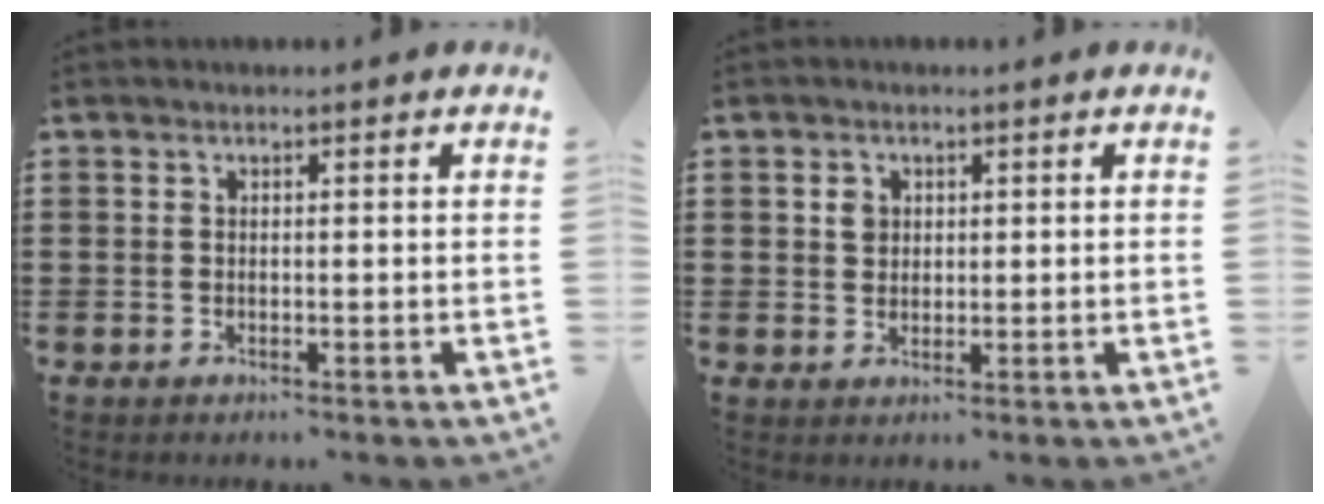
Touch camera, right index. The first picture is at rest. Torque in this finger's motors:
{"motor_torque": [0.06, 0.06, 0.07, 0.01]}